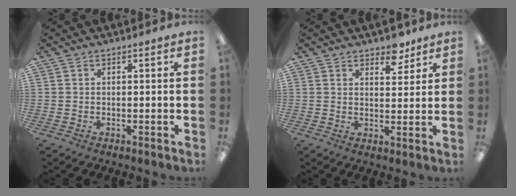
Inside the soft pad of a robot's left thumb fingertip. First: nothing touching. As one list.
[{"total": 5.9, "force": [4.7, 2.9, 2.1], "torque": [-0.004, -0.029, 0.079]}]